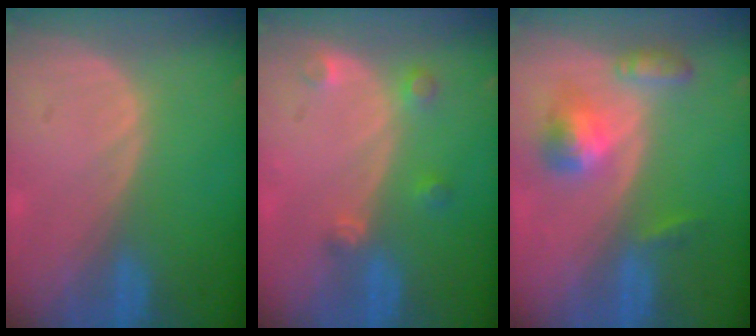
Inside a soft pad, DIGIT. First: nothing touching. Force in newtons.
{"total": 2.7, "press": 2.7, "slide": 0.3}
{"total": 5.6, "press": 5.1, "slide": 2.4}